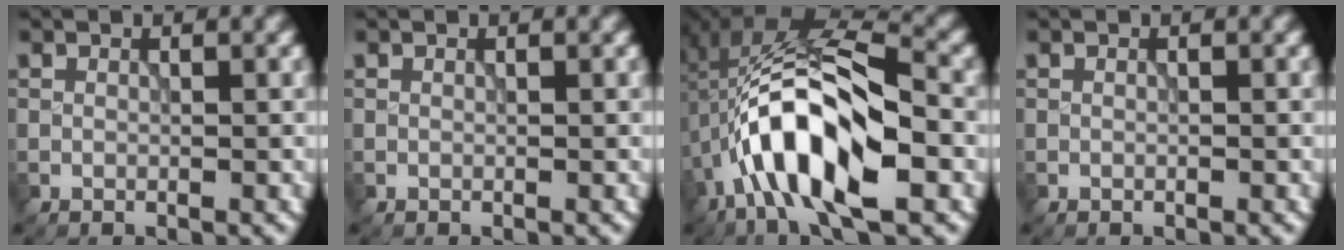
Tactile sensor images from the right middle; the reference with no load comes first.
{"total": 0.0}
{"total": 11.3, "force": [-3.1, 4.3, 10.0], "torque": [-0.184, 0.017, -0.060]}
{"total": 0.0}